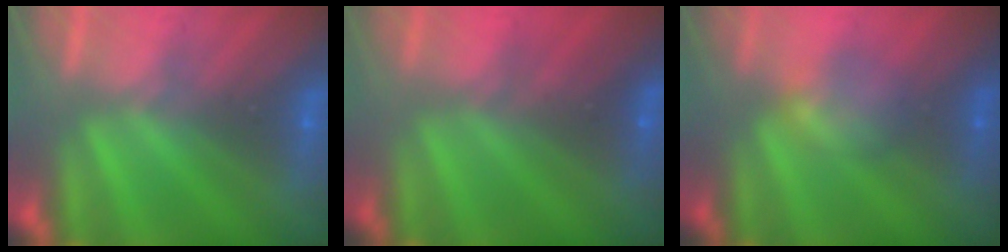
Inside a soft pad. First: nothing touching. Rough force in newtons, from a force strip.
{"total": 2.1}
{"total": 2.3}